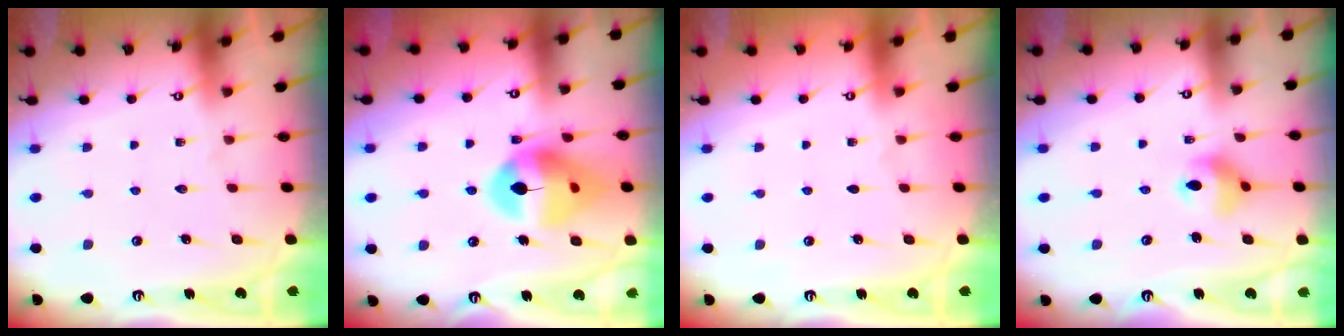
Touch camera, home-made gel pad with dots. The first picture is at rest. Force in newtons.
{"total": 15.6, "press": 15.5, "slide": 1.8}
{"total": 0.0}
{"total": 9.2, "press": 8.6, "slide": 3.2}